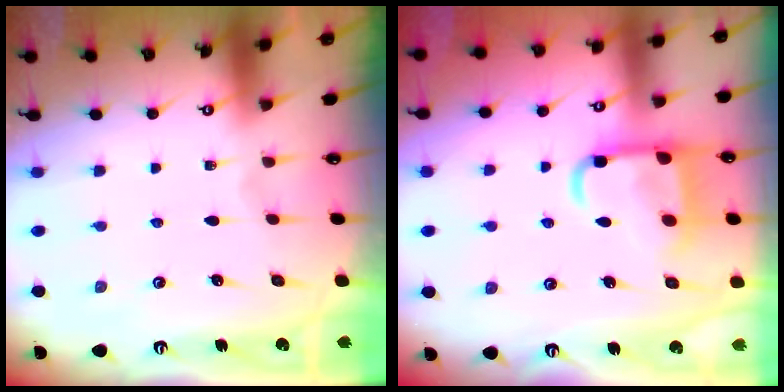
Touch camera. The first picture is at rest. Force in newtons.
{"total": 12.4, "press": 12.3, "slide": 1.5}